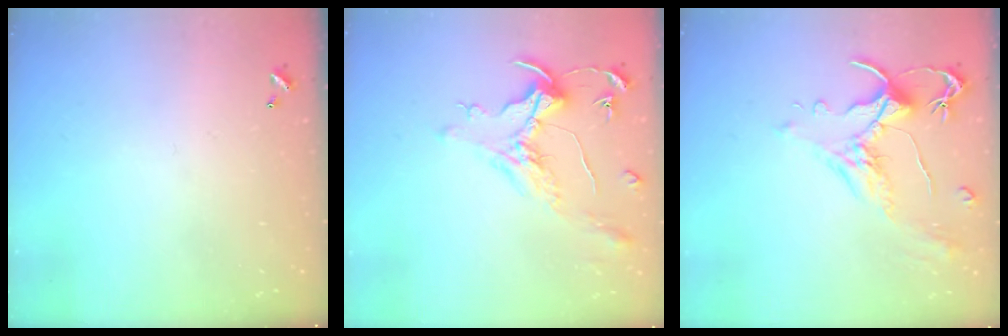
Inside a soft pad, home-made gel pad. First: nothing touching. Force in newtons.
{"total": 1.6, "press": 1.4, "slide": 0.7}
{"total": 1.8, "press": 1.3, "slide": 1.3}